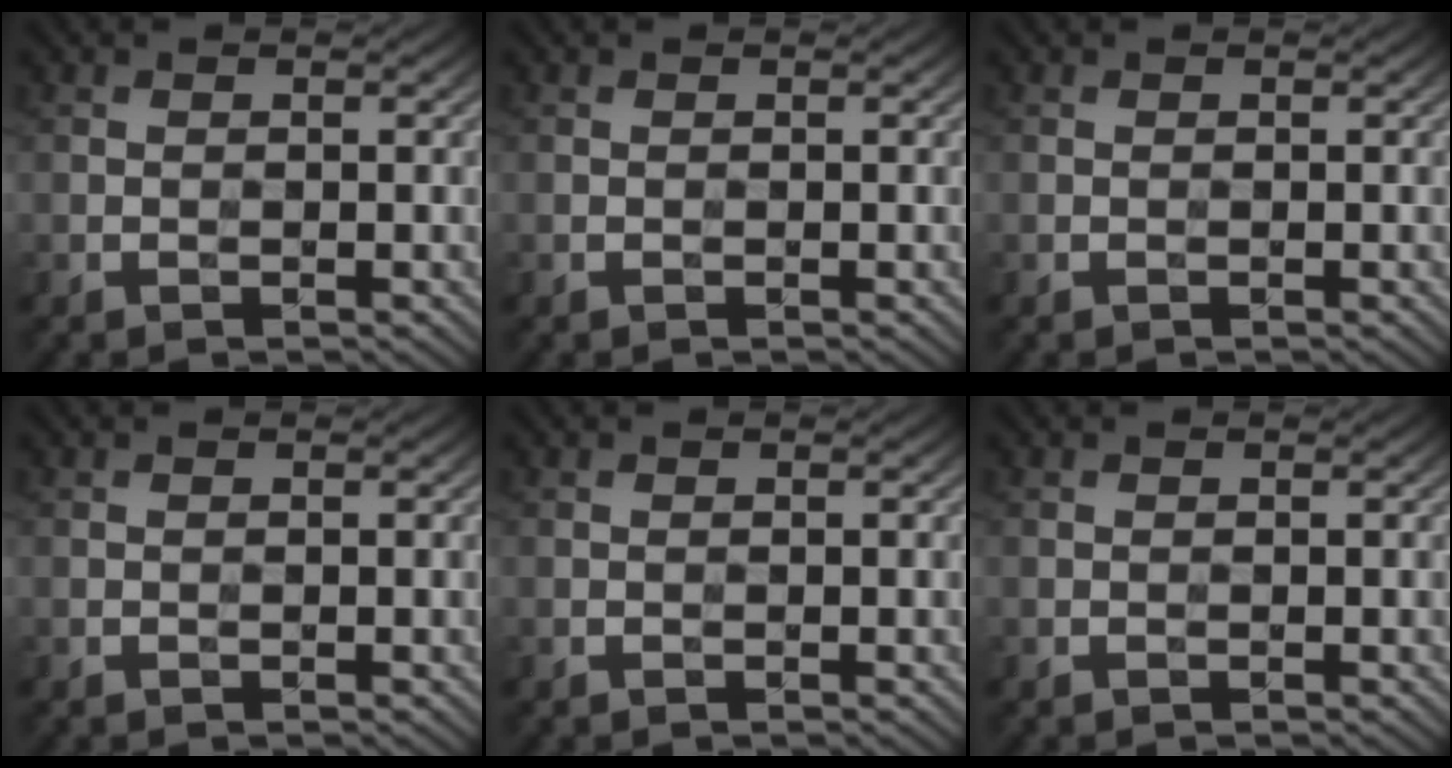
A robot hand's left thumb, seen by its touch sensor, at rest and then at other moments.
{"total": 0.0}
{"total": 0.0}
{"total": 0.0}
{"total": 0.0}
{"total": 0.0}